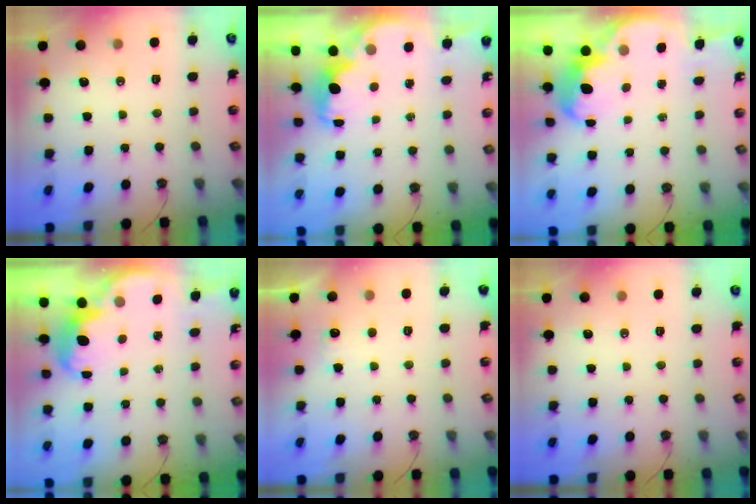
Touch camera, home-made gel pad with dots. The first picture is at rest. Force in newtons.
{"total": 2.5, "press": 2.4, "slide": 0.8}
{"total": 4.4, "press": 4.4, "slide": 0.8}
{"total": 2.5, "press": 2.4, "slide": 0.6}
{"total": 5.3, "press": 5.2, "slide": 1.1}
{"total": 0.0}